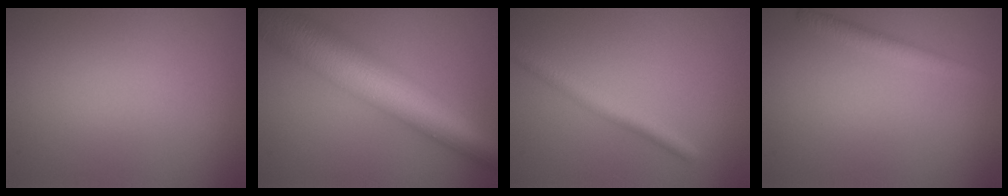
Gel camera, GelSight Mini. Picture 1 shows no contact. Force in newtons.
{"total": 11.9, "press": 11.9, "slide": 0.1}
{"total": 2.7, "press": 2.7, "slide": 0.1}
{"total": 1.8, "press": 1.8, "slide": 0.1}